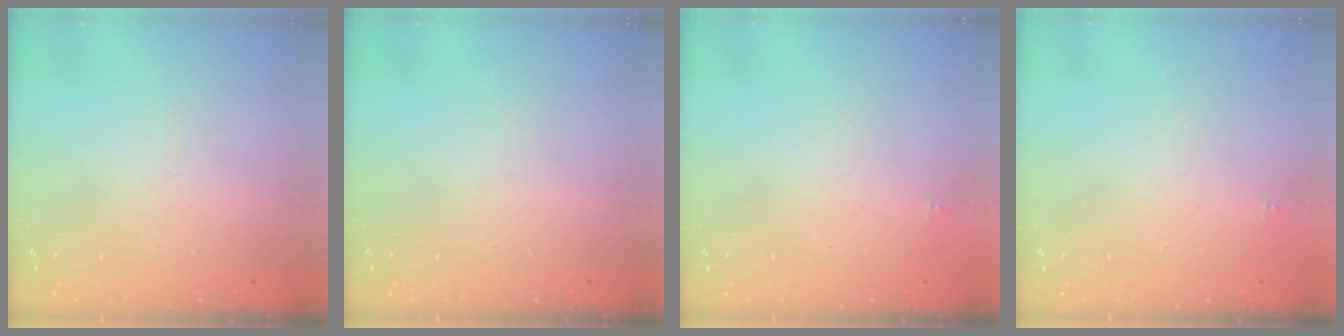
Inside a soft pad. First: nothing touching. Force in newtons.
{"total": 0.0}
{"total": 1.6, "press": 1.5, "slide": 0.2}
{"total": 1.6, "press": 1.5, "slide": 0.2}